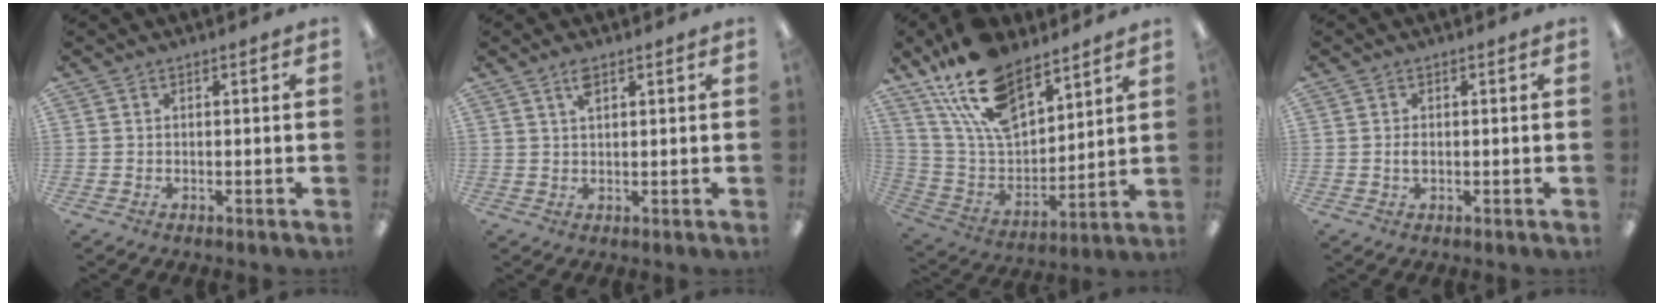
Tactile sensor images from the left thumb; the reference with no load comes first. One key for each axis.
{"total": 3.1, "fx": 2.0, "fy": 1.1, "fz": 2.0, "tx": -0.038, "ty": -0.001, "tz": 0.035}
{"total": 20.1, "fx": 13.7, "fy": 9.8, "fz": 11.0, "tx": -0.223, "ty": -0.065, "tz": 0.250}
{"total": 1.4, "fx": 0.0, "fy": 0.8, "fz": 1.1, "tx": -0.022, "ty": 0.002, "tz": -0.001}